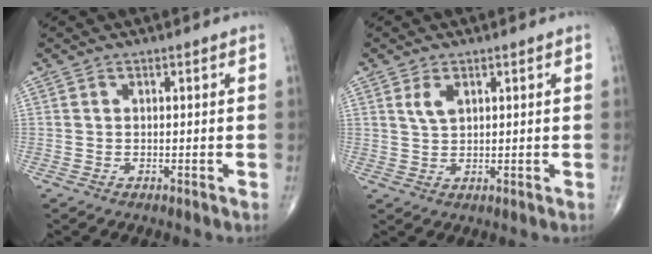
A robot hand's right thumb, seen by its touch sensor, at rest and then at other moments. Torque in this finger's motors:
{"motor_torque": [0.04, 0.06, 0.42, 0.32, 0.05]}